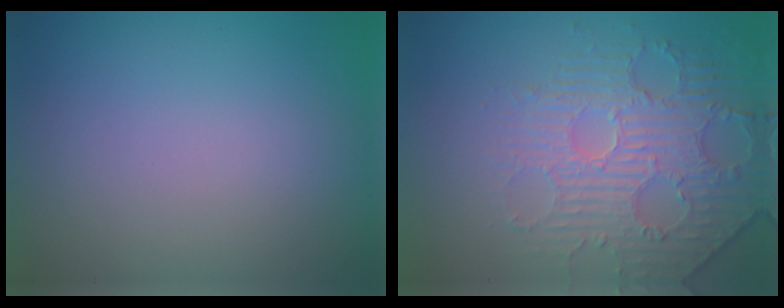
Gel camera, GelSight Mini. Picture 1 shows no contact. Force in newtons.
{"total": 4.8, "press": 3.8, "slide": 3.0}